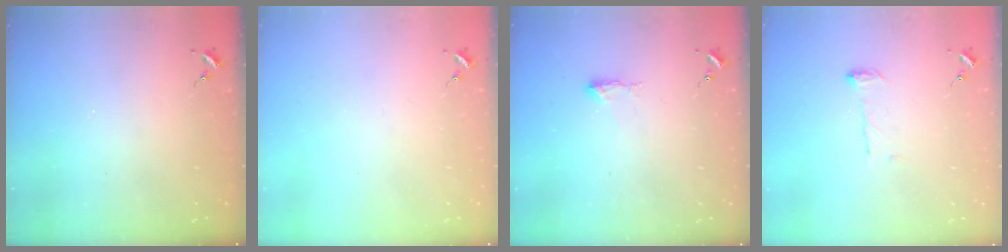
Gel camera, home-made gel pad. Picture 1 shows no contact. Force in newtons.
{"total": 0.0}
{"total": 3.7, "press": 3.7, "slide": 0.7}
{"total": 6.9, "press": 6.9, "slide": 0.1}